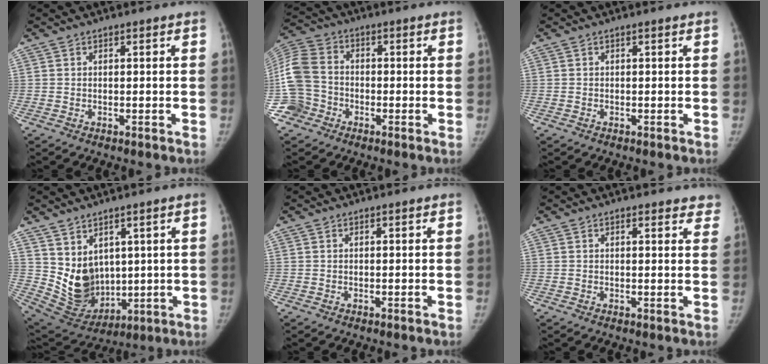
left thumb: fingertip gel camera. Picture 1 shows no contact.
{"total": 12.5, "force": [-3.1, 10.8, 5.3], "torque": [-0.124, 0.033, -0.062]}
{"total": 0.0}
{"total": 10.9, "force": [2.7, 8.5, 6.3], "torque": [-0.079, -0.032, 0.085]}
{"total": 0.0}
{"total": 4.6, "force": [3.8, 1.7, 1.9], "torque": [0.010, -0.010, 0.031]}